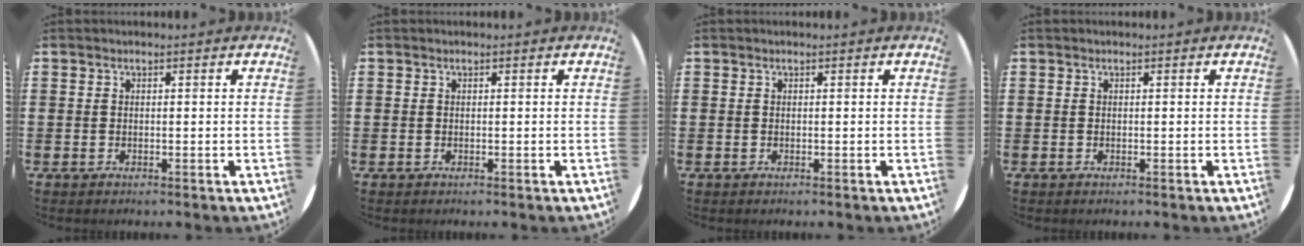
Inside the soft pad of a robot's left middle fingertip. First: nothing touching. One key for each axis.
{"total": 0.0}
{"total": 0.0}
{"total": 0.0}